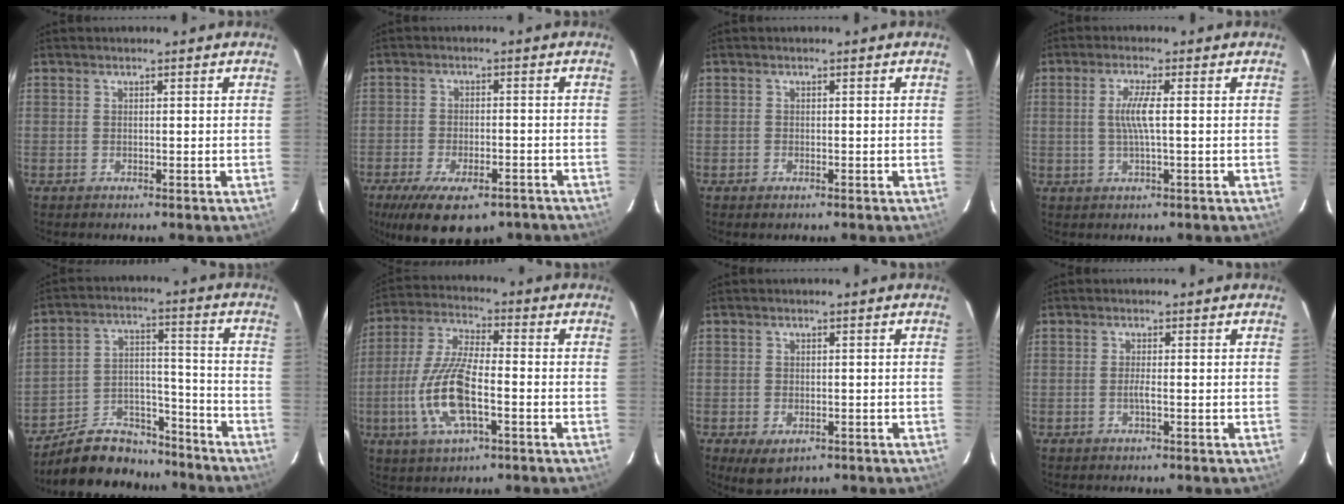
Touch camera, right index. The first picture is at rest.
{"total": 15.1, "force": [-10.3, 6.2, 9.0], "torque": [-0.186, -0.030, -0.151]}
{"total": 0.7, "force": [-0.5, 0.4, 0.3], "torque": [-0.005, -0.001, -0.010]}
{"total": 4.5, "force": [0.1, 0.0, 4.5], "torque": [-0.088, -0.001, 0.004]}
{"total": 14.7, "force": [-12.6, 6.5, 3.9], "torque": [-0.083, 0.045, -0.192]}
{"total": 13.9, "force": [-3.8, 4.5, 12.6], "torque": [-0.268, -0.005, -0.075]}
{"total": 4.3, "force": [-1.9, 2.8, 2.7], "torque": [-0.049, -0.014, -0.025]}
{"total": 1.2, "force": [-0.4, -0.2, 1.1], "torque": [-0.021, -0.001, -0.010]}